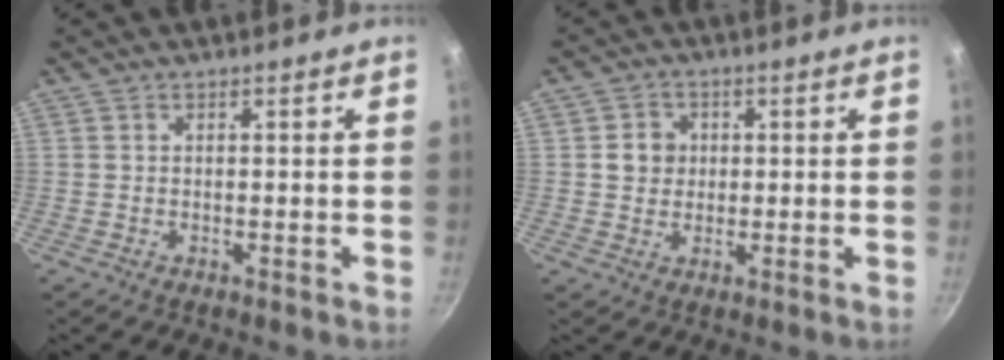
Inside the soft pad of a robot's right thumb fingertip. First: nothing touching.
{"total": 4.2, "force": [0.5, 3.9, 1.6], "torque": [-0.003, 0.004, 0.004]}